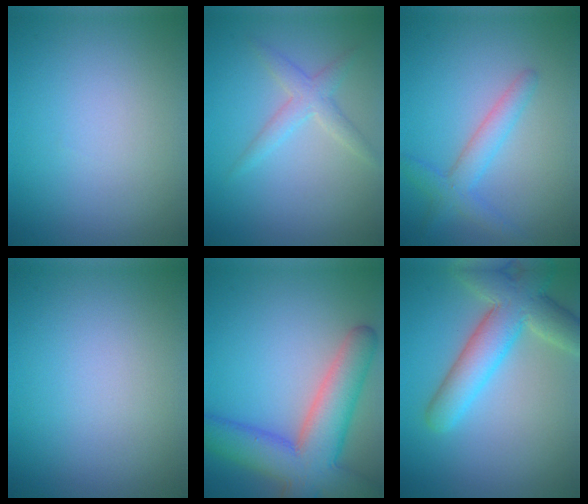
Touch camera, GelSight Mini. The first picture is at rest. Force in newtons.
{"total": 2.3, "press": 2.3, "slide": 0.0}
{"total": 2.8, "press": 2.8, "slide": 0.1}
{"total": 0.0}
{"total": 9.5, "press": 9.5, "slide": 0.6}
{"total": 7.1, "press": 7.1, "slide": 0.5}